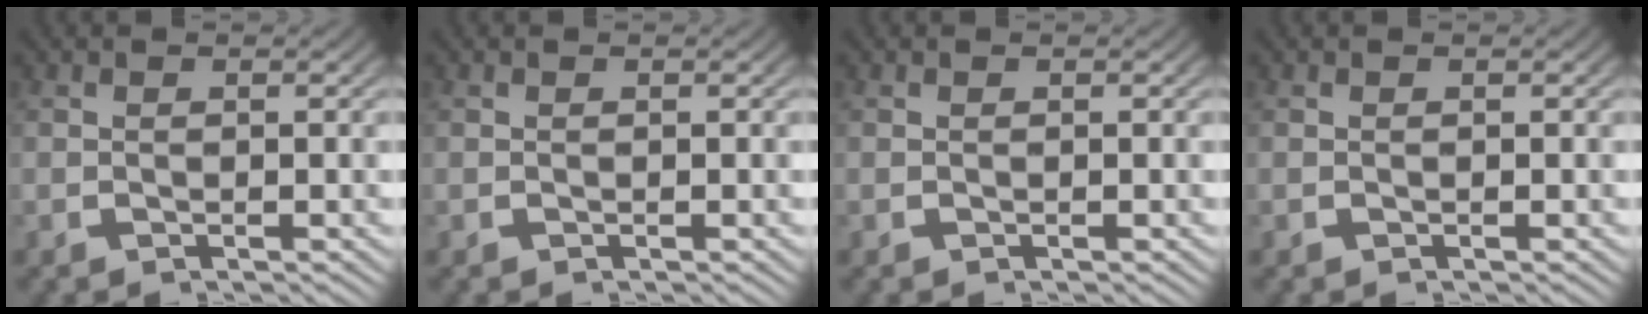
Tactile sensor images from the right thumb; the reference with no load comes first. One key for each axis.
{"total": 0.0}
{"total": 0.0}
{"total": 0.0}